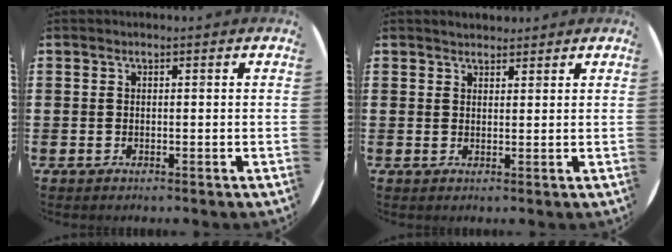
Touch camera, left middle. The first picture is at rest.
{"total": 1.7, "force": [1.6, 0.5, 0.1], "torque": [-0.003, 0.006, 0.032]}